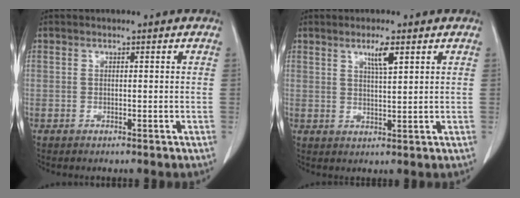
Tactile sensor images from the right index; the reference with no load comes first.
{"total": 3.4, "force": [1.9, 0.2, 2.8], "torque": [-0.051, -0.003, 0.034]}